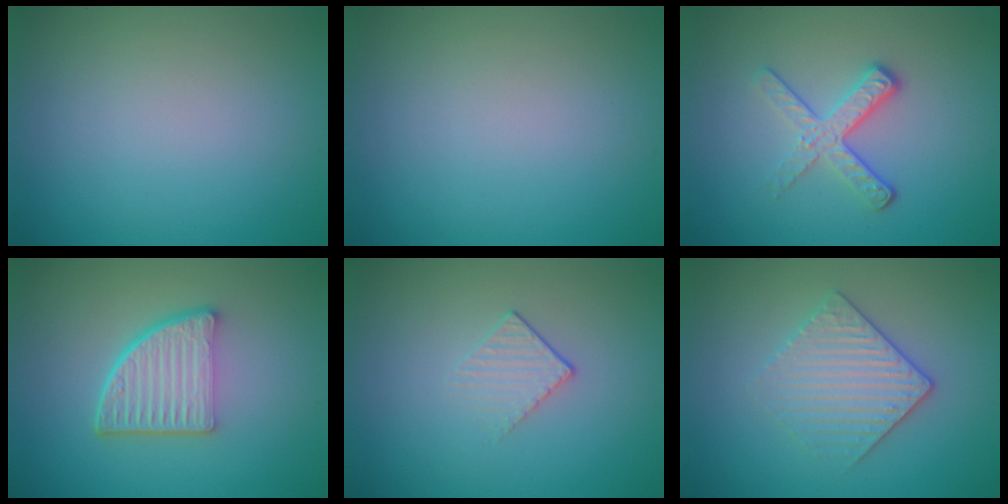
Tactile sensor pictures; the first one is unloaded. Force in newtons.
{"total": 0.0}
{"total": 3.4, "press": 2.4, "slide": 2.4}
{"total": 5.4, "press": 3.9, "slide": 3.8}
{"total": 1.3, "press": 0.7, "slide": 1.1}
{"total": 3.4, "press": 3.2, "slide": 1.3}